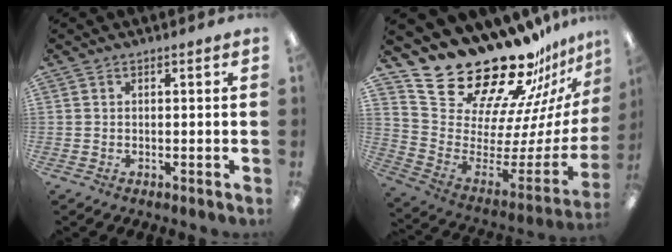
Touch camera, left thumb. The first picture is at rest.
{"total": 26.1, "force": [22.7, 9.3, 9.1], "torque": [-0.138, -0.194, 0.422]}